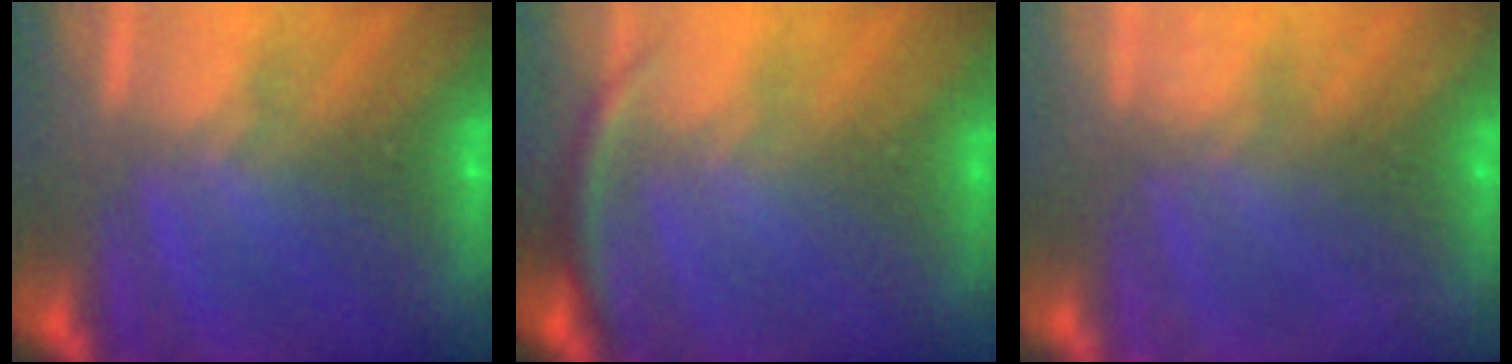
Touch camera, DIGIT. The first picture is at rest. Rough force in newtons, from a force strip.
{"total": 2.9}
{"total": 6.8}